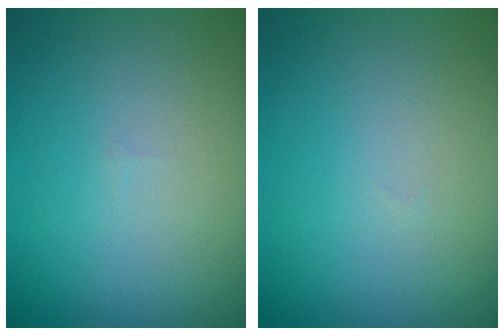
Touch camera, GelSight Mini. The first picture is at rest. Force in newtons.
{"total": 0.0}